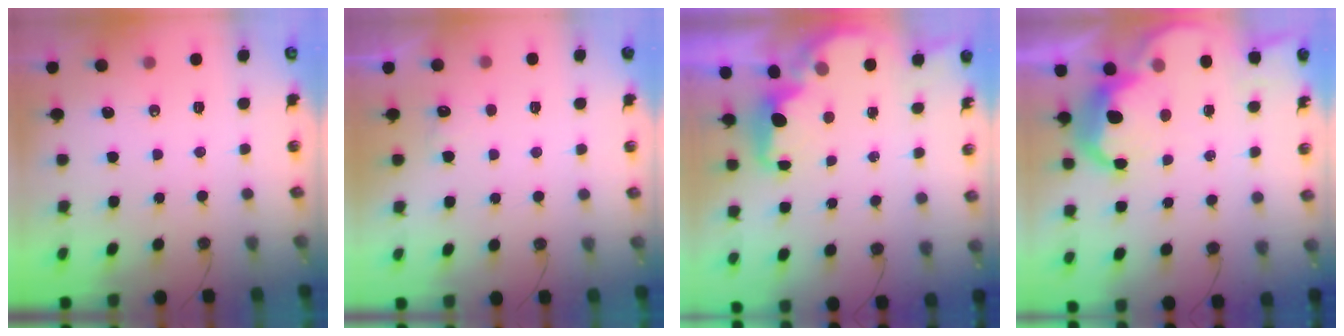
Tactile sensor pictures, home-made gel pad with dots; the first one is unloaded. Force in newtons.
{"total": 4.6, "press": 4.5, "slide": 1.1}
{"total": 2.2, "press": 2.1, "slide": 0.8}
{"total": 10.7, "press": 10.6, "slide": 1.2}